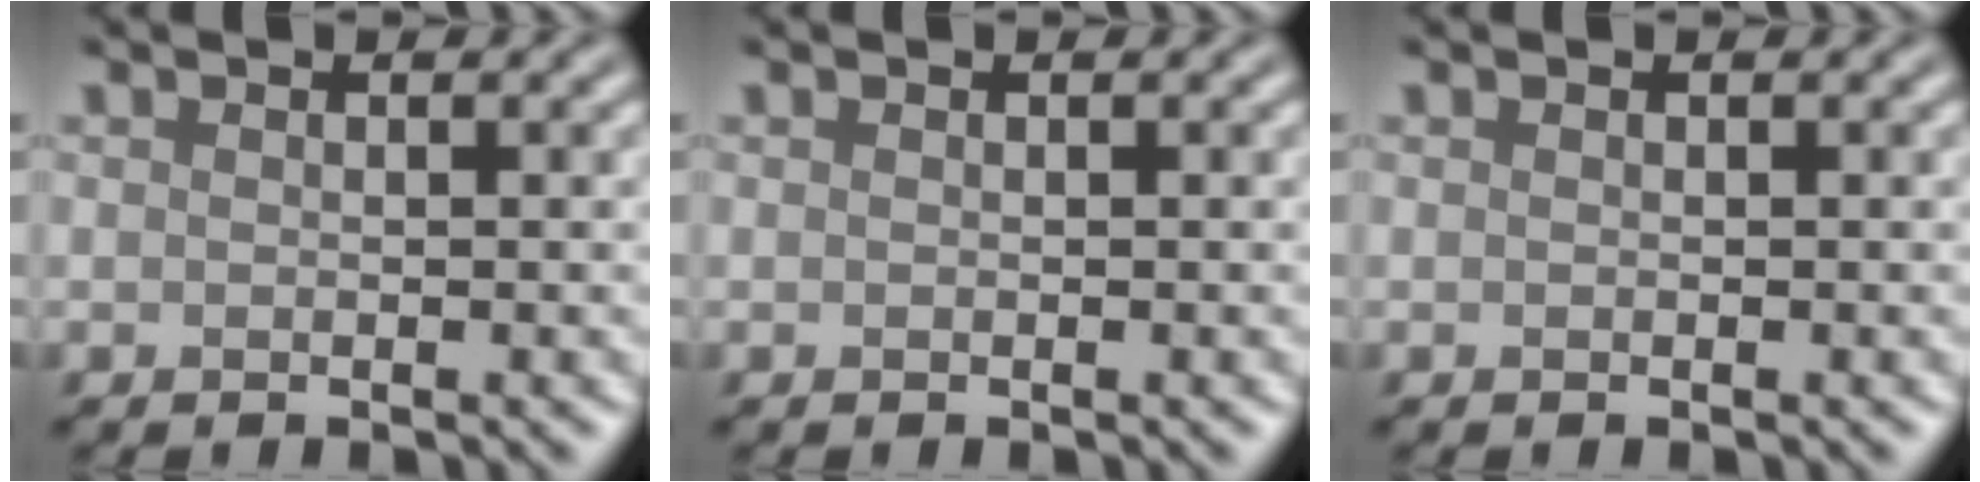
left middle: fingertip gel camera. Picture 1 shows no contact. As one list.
[{"total": 0.0}, {"total": 0.0}]